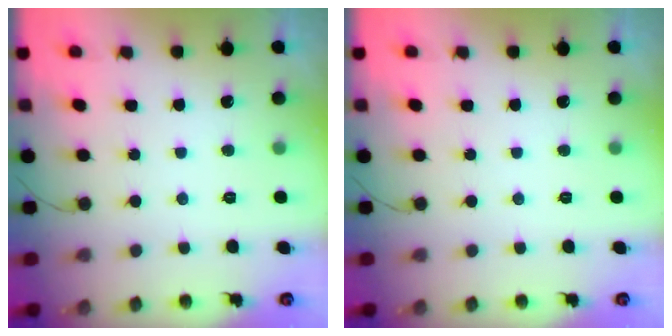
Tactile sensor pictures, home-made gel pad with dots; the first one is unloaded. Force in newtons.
{"total": 0.0}